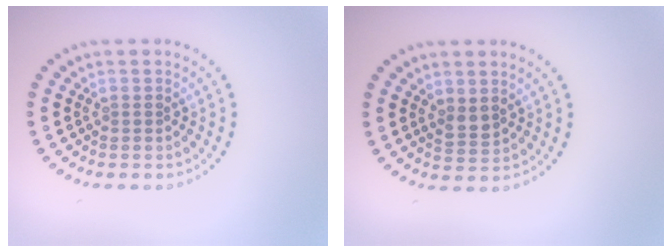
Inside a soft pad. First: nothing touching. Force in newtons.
{"total": 1.4, "press": 1.3, "slide": 0.5}